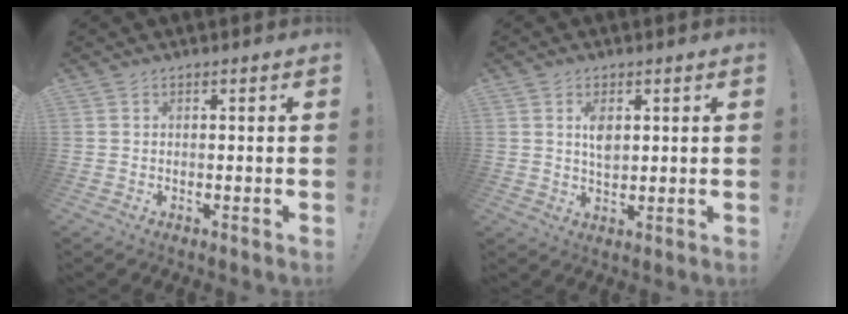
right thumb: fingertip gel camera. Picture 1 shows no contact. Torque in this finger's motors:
{"motor_torque": [0.85, 0.39, -0.06, 0.01, 0.01]}